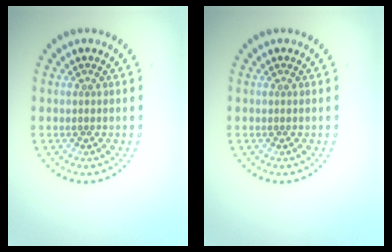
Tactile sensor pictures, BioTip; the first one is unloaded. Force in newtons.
{"total": 0.0}